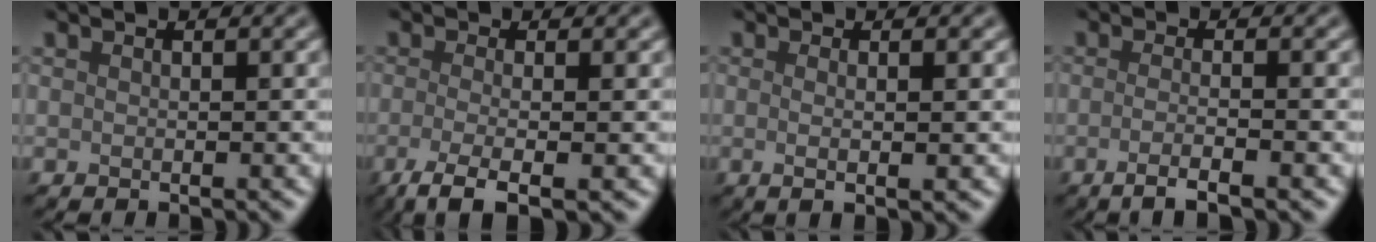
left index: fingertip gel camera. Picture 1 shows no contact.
{"total": 4.2, "force": [-1.6, 1.2, 3.6], "torque": [-0.064, -0.011, -0.041]}
{"total": 2.7, "force": [0.0, 0.7, 2.6], "torque": [-0.038, 0.000, -0.008]}
{"total": 3.2, "force": [-1.2, 0.9, 2.8], "torque": [-0.036, -0.005, -0.034]}